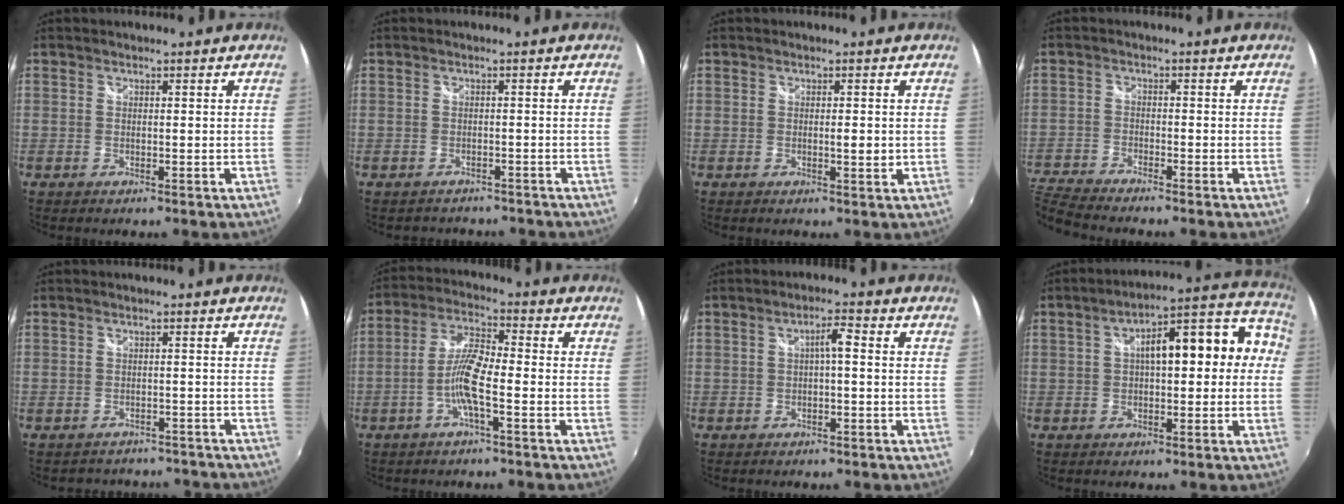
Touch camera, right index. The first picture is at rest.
{"total": 4.8, "force": [-4.3, 1.7, 1.2], "torque": [-0.027, -0.014, -0.054]}
{"total": 1.7, "force": [0.1, 0.4, 1.6], "torque": [-0.025, 0.001, 0.005]}
{"total": 7.7, "force": [-7.3, 0.4, 2.5], "torque": [-0.079, -0.025, -0.144]}
{"total": 9.3, "force": [-8.3, 3.4, 2.4], "torque": [-0.053, -0.004, -0.098]}
{"total": 7.1, "force": [-2.6, 0.9, 6.5], "torque": [-0.141, 0.011, -0.050]}
{"total": 2.7, "force": [-0.1, 0.1, 2.7], "torque": [-0.049, 0.009, -0.002]}
{"total": 14.0, "force": [0.8, 5.1, 13.0], "torque": [-0.188, 0.048, 0.013]}